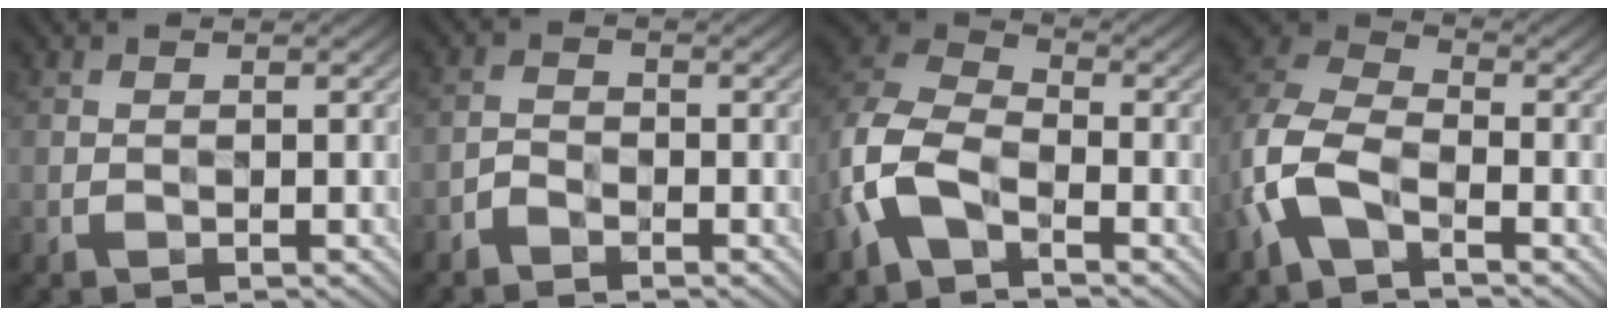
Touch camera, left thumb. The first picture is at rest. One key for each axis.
{"total": 2.3, "fx": -2.0, "fy": 1.1, "fz": 0.4, "tx": -0.006, "ty": 0.003, "tz": -0.045}
{"total": 10.1, "fx": -3.8, "fy": 6.4, "fz": 6.9, "tx": -0.172, "ty": 0.004, "tz": -0.092}
{"total": 9.0, "fx": -3.5, "fy": 5.4, "fz": 6.3, "tx": -0.158, "ty": 0.006, "tz": -0.088}